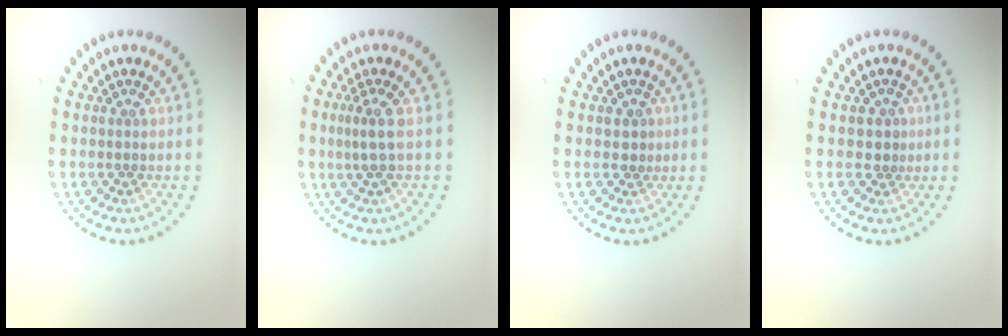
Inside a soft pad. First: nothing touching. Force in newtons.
{"total": 2.1, "press": 1.4, "slide": 1.6}
{"total": 1.0, "press": 0.9, "slide": 0.3}
{"total": 1.4, "press": 1.2, "slide": 0.8}